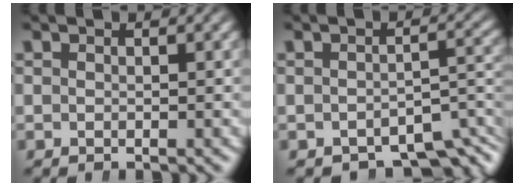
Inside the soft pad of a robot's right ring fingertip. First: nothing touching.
{"total": 6.8, "force": [-5.2, 2.5, 3.5], "torque": [-0.012, -0.010, -0.073]}